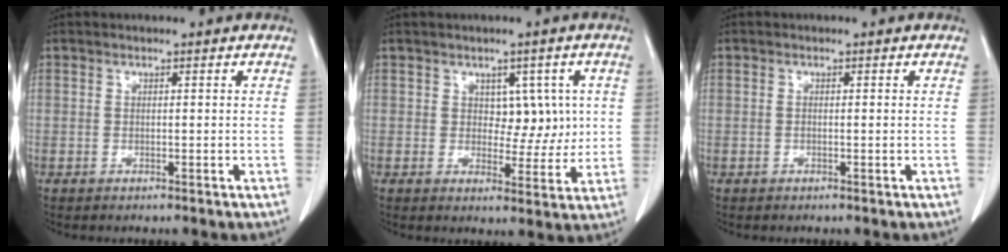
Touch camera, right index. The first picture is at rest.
{"total": 5.1, "force": [1.1, 3.4, 3.6], "torque": [-0.034, 0.007, 0.022]}
{"total": 0.5, "force": [-0.1, 0.0, 0.5], "torque": [-0.012, -0.001, 0.000]}